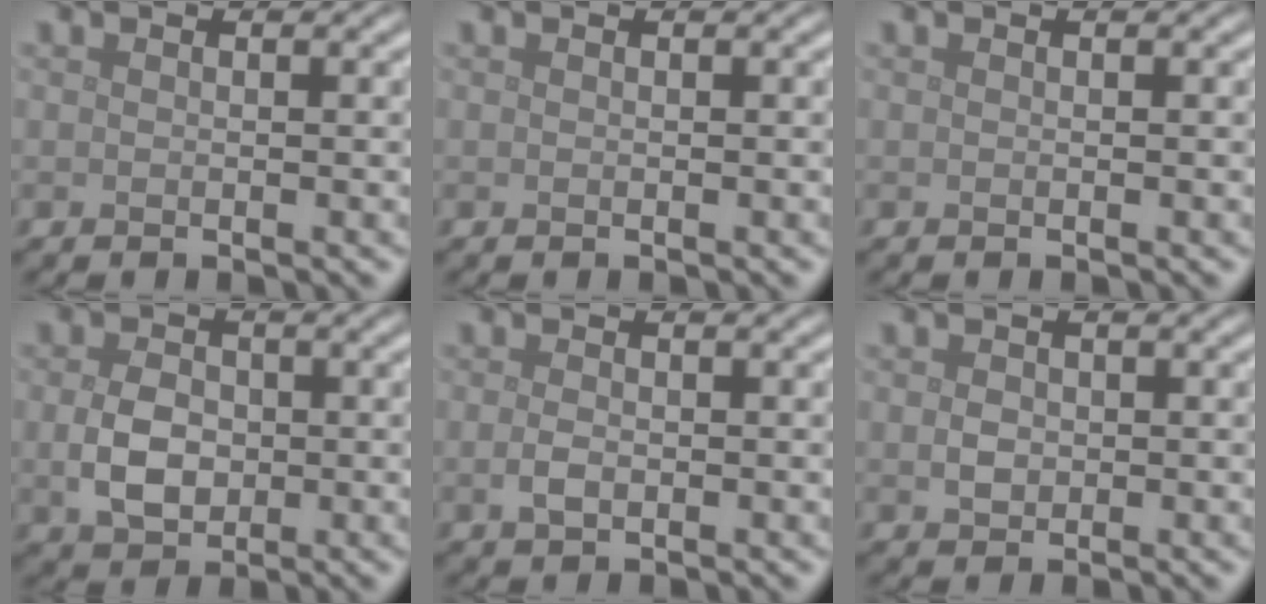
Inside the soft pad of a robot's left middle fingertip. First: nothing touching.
{"total": 0.0}
{"total": 0.0}
{"total": 3.7, "force": [-0.3, 2.7, 2.5], "torque": [-0.053, -0.003, -0.008]}
{"total": 1.3, "force": [-0.2, 0.8, 1.0], "torque": [-0.023, -0.001, -0.005]}
{"total": 1.4, "force": [0.0, 1.2, 0.8], "torque": [-0.015, -0.002, -0.002]}